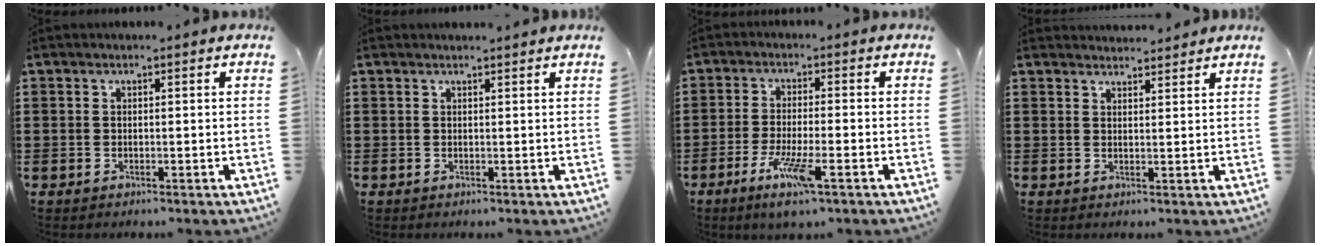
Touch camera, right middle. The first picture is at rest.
{"total": 0.7, "force": [0.7, -0.1, 0.1], "torque": [0.005, -0.004, 0.012]}
{"total": 6.4, "force": [-3.4, 0.7, 5.4], "torque": [-0.110, -0.014, -0.061]}
{"total": 2.3, "force": [2.2, 0.3, -0.1], "torque": [0.004, -0.001, 0.042]}